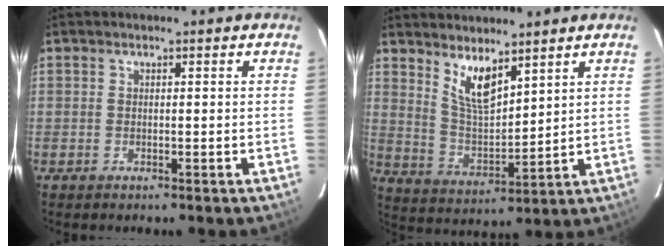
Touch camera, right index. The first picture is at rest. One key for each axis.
{"total": 8.1, "fx": 5.6, "fy": 2.6, "fz": 5.3, "tx": -0.097, "ty": -0.010, "tz": 0.117}